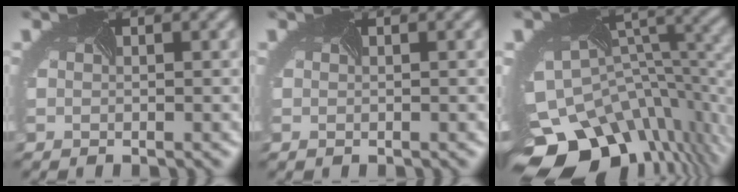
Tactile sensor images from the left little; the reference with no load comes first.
{"total": 0.0}
{"total": 13.6, "force": [-7.2, 8.2, 8.2], "torque": [-0.189, -0.042, -0.086]}